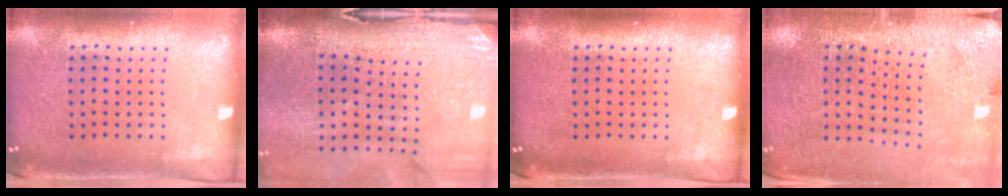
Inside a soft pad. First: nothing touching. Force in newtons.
{"total": 4.4, "press": 3.7, "slide": 2.5}
{"total": 0.0}
{"total": 2.8, "press": 2.8, "slide": 0.2}